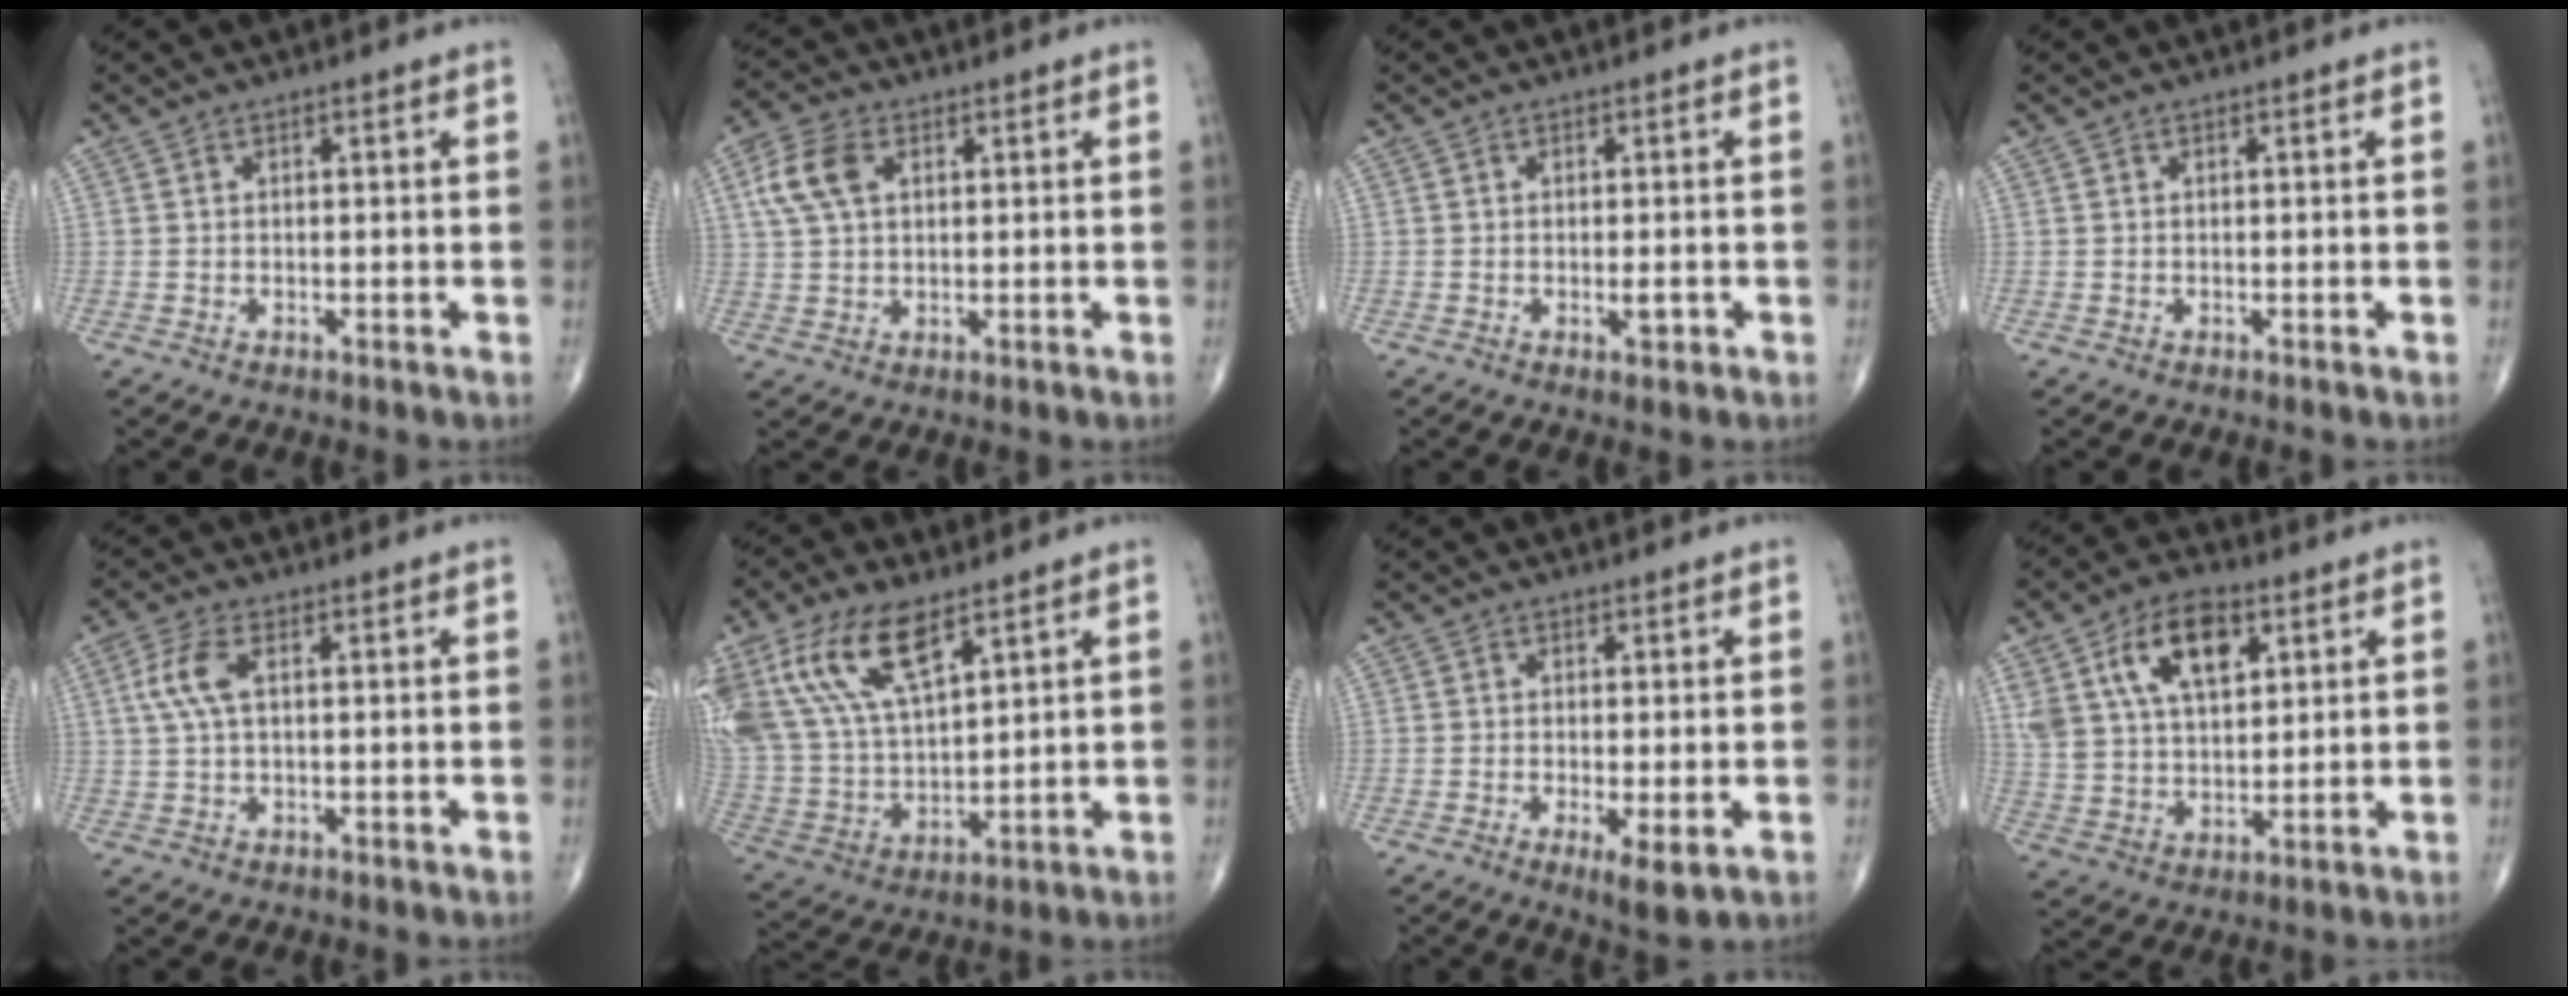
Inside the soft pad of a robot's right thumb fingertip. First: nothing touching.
{"total": 7.5, "force": [2.4, 4.6, 5.4], "torque": [-0.112, 0.008, 0.047]}
{"total": 1.7, "force": [-0.5, 0.6, 1.5], "torque": [-0.019, -0.001, -0.008]}
{"total": 0.0}
{"total": 5.3, "force": [1.3, 2.3, 4.7], "torque": [-0.119, 0.013, 0.025]}
{"total": 19.2, "force": [10.1, 8.7, 13.8], "torque": [-0.291, -0.021, 0.204]}
{"total": 4.3, "force": [-1.2, 1.1, 4.0], "torque": [-0.070, -0.014, -0.022]}
{"total": 14.3, "force": [6.0, 8.1, 10.1], "torque": [-0.165, -0.010, 0.113]}